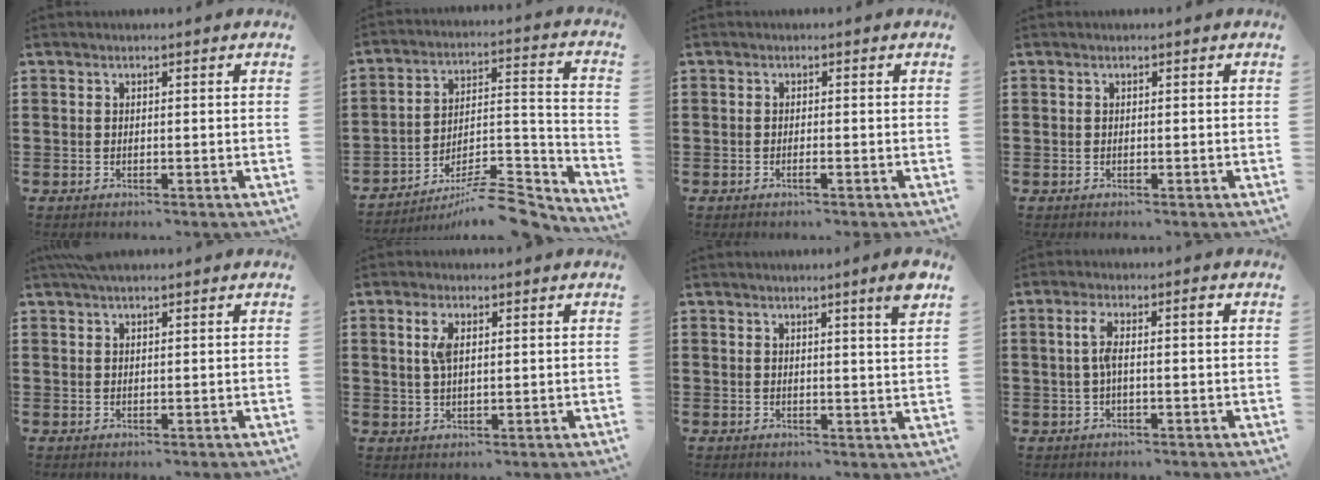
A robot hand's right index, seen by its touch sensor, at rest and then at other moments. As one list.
[{"total": 9.4, "force": [-7.8, 2.3, 4.7], "torque": [-0.063, 0.021, -0.148]}, {"total": 0.8, "force": [-0.5, 0.0, 0.6], "torque": [-0.012, -0.003, -0.009]}, {"total": 0.0}, {"total": 1.6, "force": [1.2, 0.5, 0.9], "torque": [-0.021, 0.002, 0.023]}, {"total": 3.9, "force": [1.1, 1.6, 3.4], "torque": [-0.073, 0.009, 0.017]}, {"total": 3.7, "force": [2.5, -0.6, 2.6], "torque": [-0.039, -0.010, 0.040]}, {"total": 3.9, "force": [0.1, 0.7, 3.9], "torque": [-0.078, 0.004, -0.006]}]